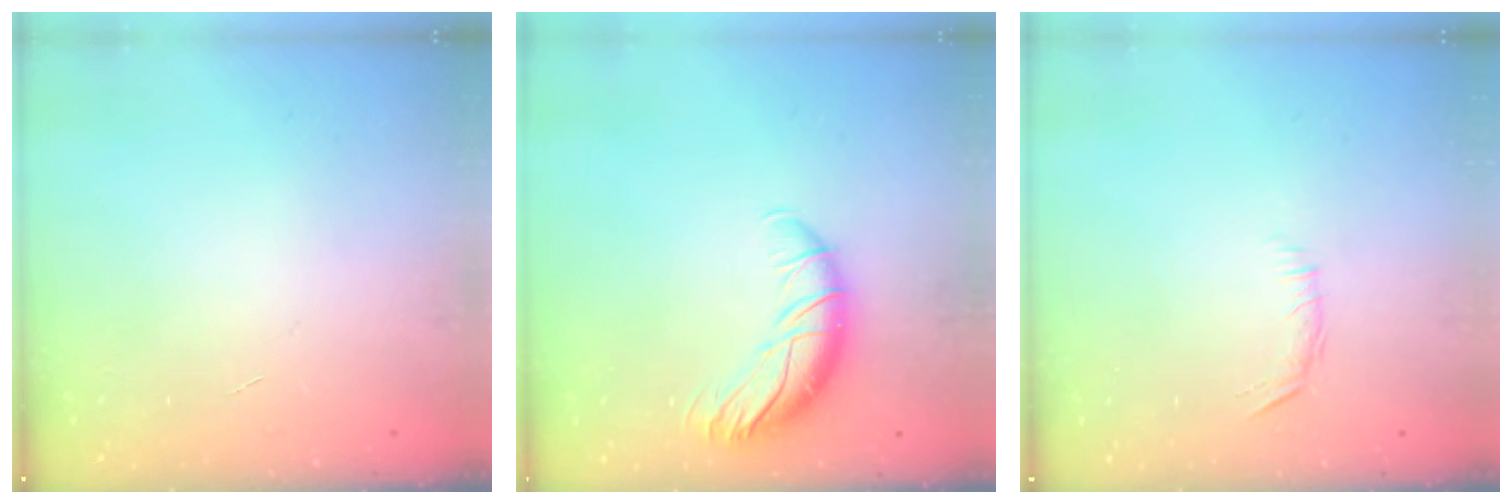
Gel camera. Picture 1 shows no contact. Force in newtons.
{"total": 11.7, "press": 11.6, "slide": 1.9}
{"total": 6.2, "press": 5.9, "slide": 1.9}